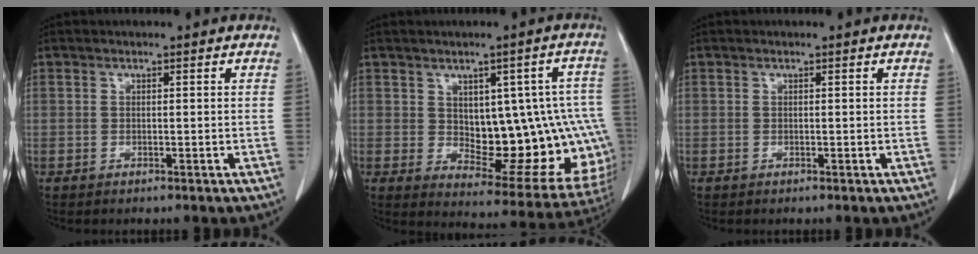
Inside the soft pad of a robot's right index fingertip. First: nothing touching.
{"total": 17.7, "force": [0.0, 7.7, 15.9], "torque": [-0.141, 0.025, 0.030]}
{"total": 0.0}